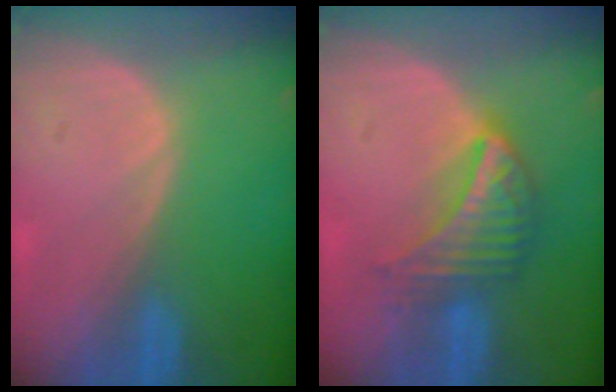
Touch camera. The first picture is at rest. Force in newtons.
{"total": 7.5, "press": 6.6, "slide": 3.6}